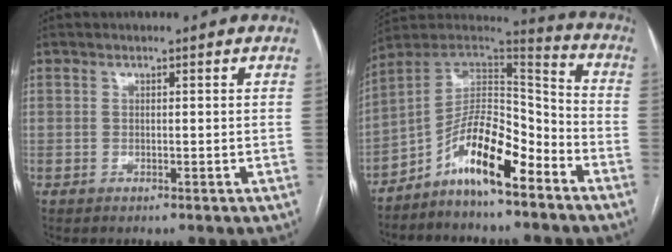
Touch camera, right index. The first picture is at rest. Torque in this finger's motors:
{"motor_torque": [1.30, -0.84, 0.27, 0.04]}